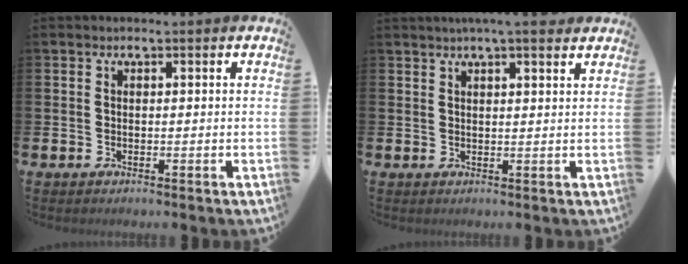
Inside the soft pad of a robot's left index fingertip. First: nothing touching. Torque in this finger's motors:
{"motor_torque": [0.19, -0.93, 0.85, 0.21]}